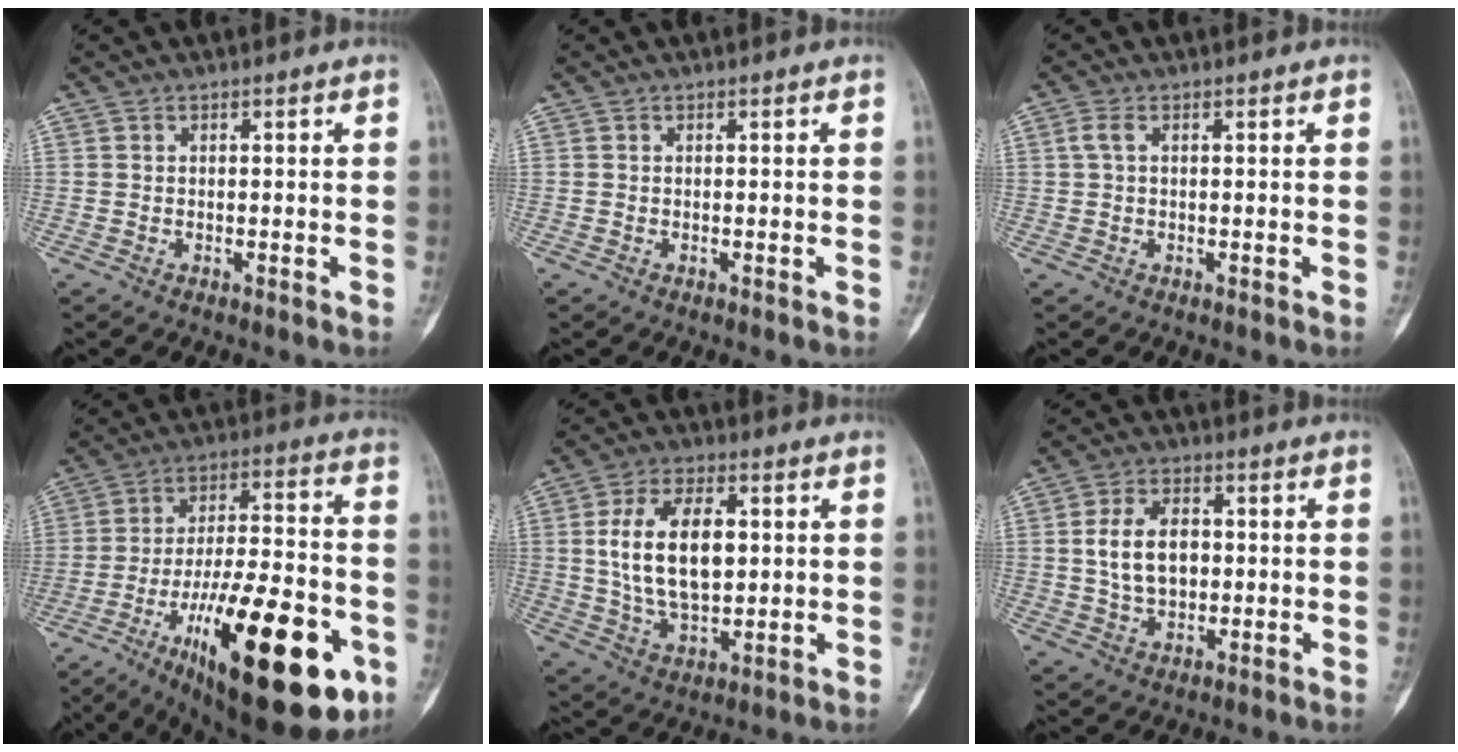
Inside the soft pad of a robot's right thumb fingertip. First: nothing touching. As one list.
[{"total": 0.0}, {"total": 1.7, "force": [0.5, 0.9, 1.4], "torque": [-0.039, 0.006, 0.011]}, {"total": 30.9, "force": [-12.6, 10.7, 26.1], "torque": [-0.367, 0.049, -0.181]}, {"total": 14.6, "force": [2.1, 8.2, 12.0], "torque": [-0.202, -0.003, 0.042]}, {"total": 9.1, "force": [0.6, 6.0, 6.9], "torque": [-0.110, 0.007, 0.013]}]